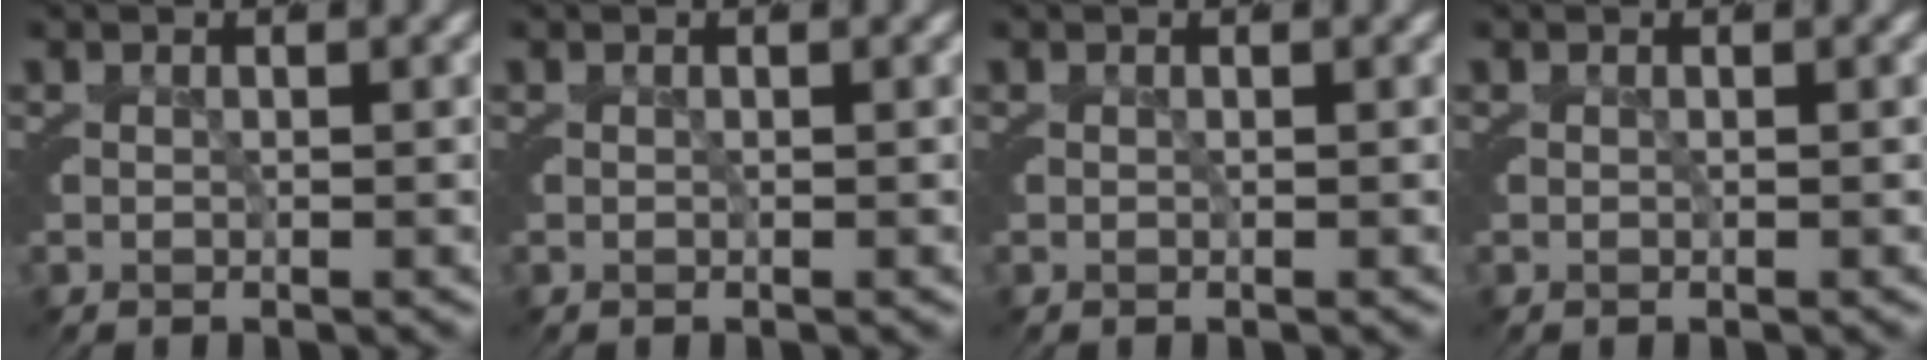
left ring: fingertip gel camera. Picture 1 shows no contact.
{"total": 0.0}
{"total": 0.0}
{"total": 0.0}